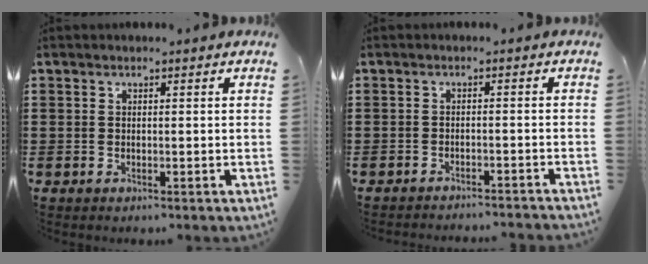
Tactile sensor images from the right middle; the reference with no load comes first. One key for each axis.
{"total": 1.9, "fx": -1.9, "fy": -0.1, "fz": 0.1, "tx": -0.005, "ty": 0.004, "tz": -0.041}